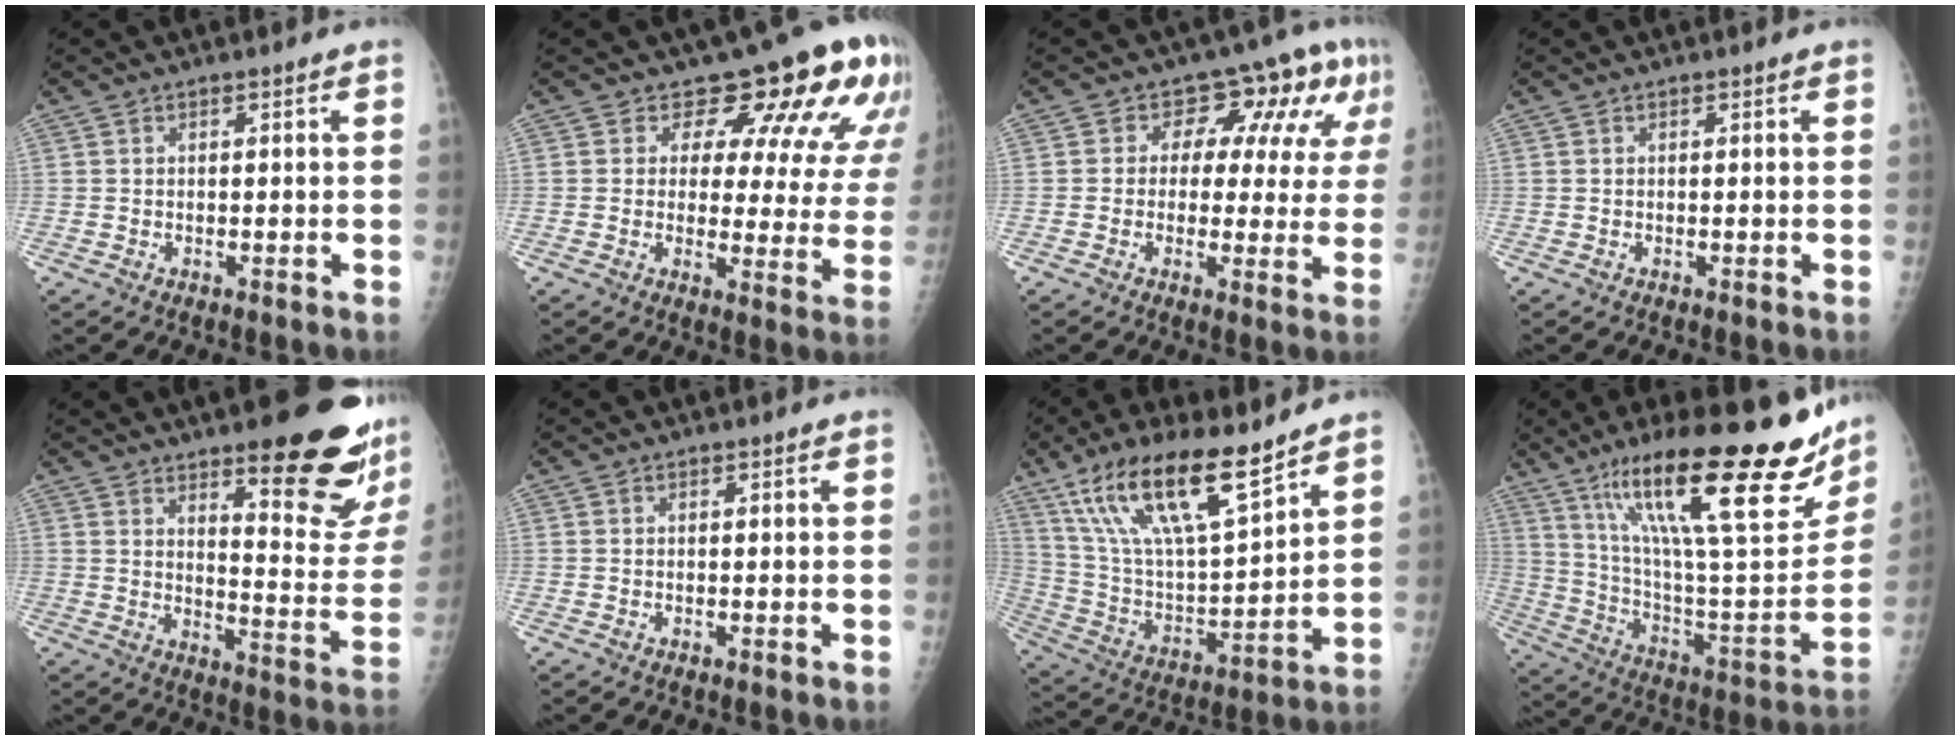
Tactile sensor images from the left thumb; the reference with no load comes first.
{"total": 14.6, "force": [9.4, 7.0, 8.8], "torque": [-0.055, -0.052, 0.094]}
{"total": 11.7, "force": [4.3, 7.0, 8.3], "torque": [-0.054, 0.009, 0.047]}
{"total": 0.0}
{"total": 21.1, "force": [13.1, 5.4, 15.6], "torque": [-0.169, -0.098, 0.178]}
{"total": 0.0}
{"total": 20.5, "force": [13.6, 5.5, 14.3], "torque": [-0.247, -0.050, 0.258]}
{"total": 33.8, "force": [19.7, 7.7, 26.4], "torque": [-0.374, -0.045, 0.325]}